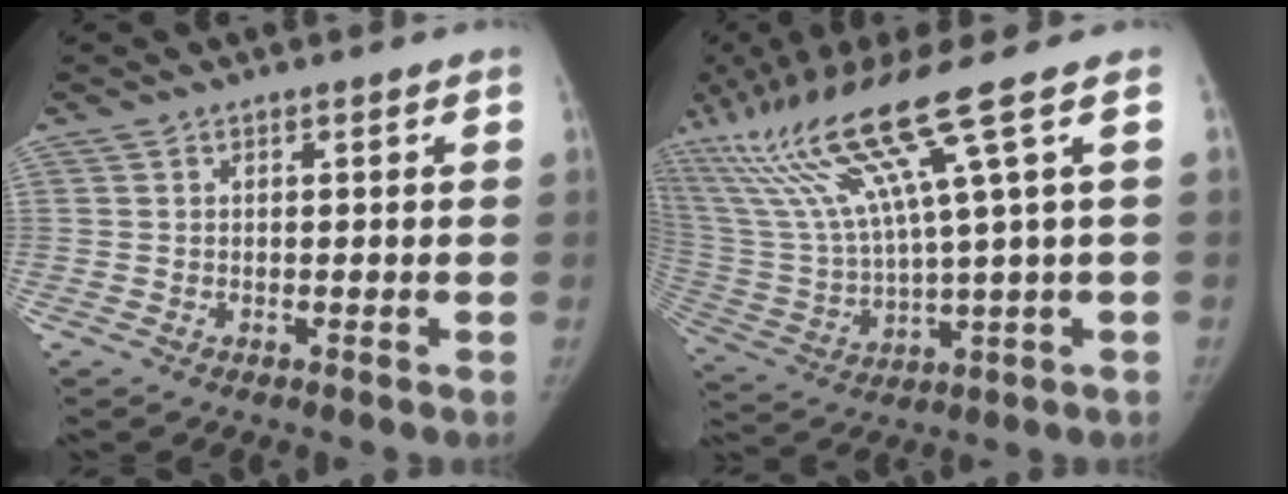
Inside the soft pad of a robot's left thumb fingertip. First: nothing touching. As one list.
[{"total": 19.4, "force": [9.9, 0.5, 16.7], "torque": [-0.336, -0.024, 0.190]}]